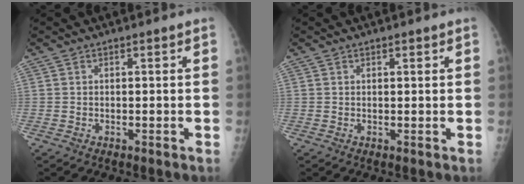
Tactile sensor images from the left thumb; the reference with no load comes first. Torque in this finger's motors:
{"motor_torque": [0.04, 0.15, -0.35, -0.10, 0.03]}